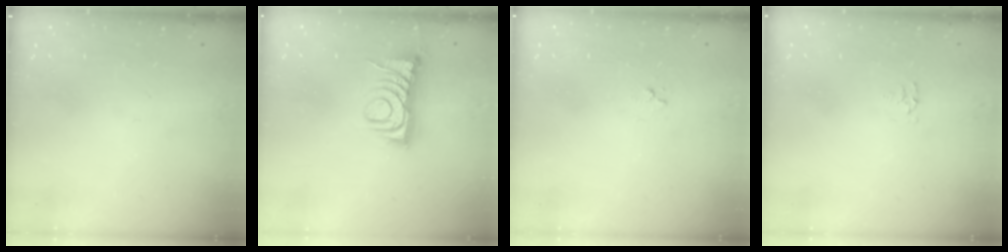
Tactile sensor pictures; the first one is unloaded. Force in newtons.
{"total": 7.6, "press": 7.6, "slide": 0.0}
{"total": 3.0, "press": 3.0, "slide": 0.2}
{"total": 2.5, "press": 2.5, "slide": 0.4}